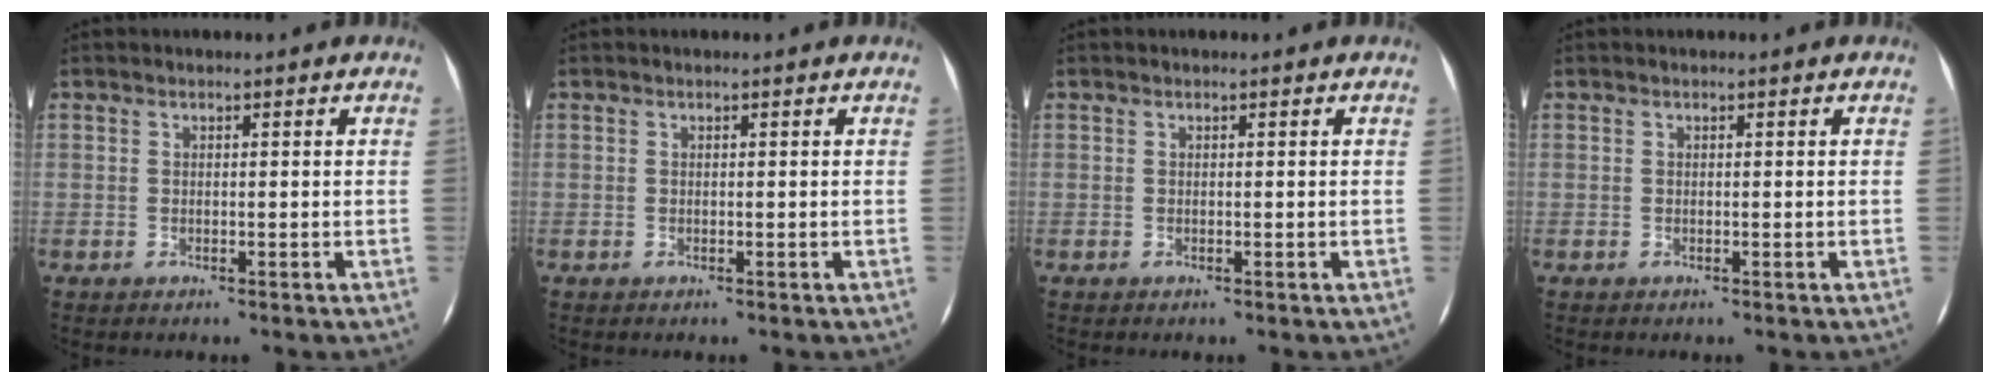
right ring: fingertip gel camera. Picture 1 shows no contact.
{"total": 0.0}
{"total": 0.0}
{"total": 0.0}